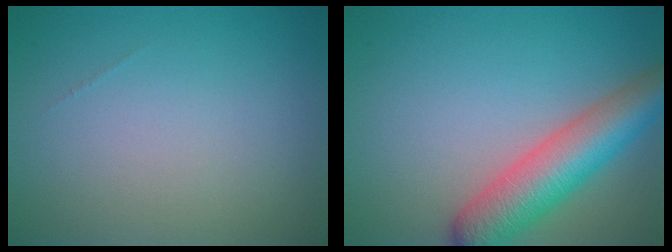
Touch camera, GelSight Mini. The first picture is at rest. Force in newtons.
{"total": 7.0, "press": 7.0, "slide": 0.2}